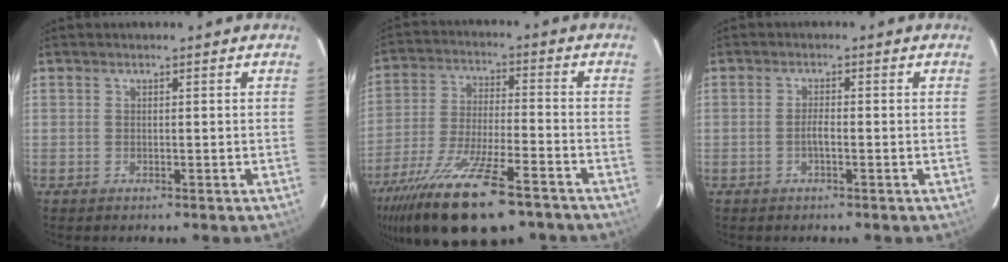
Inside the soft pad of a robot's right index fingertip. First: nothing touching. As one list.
[{"total": 21.2, "force": [-15.2, 5.5, 13.6], "torque": [-0.275, -0.056, -0.259]}, {"total": 1.9, "force": [-0.7, 0.4, 1.7], "torque": [-0.033, 0.003, -0.015]}]